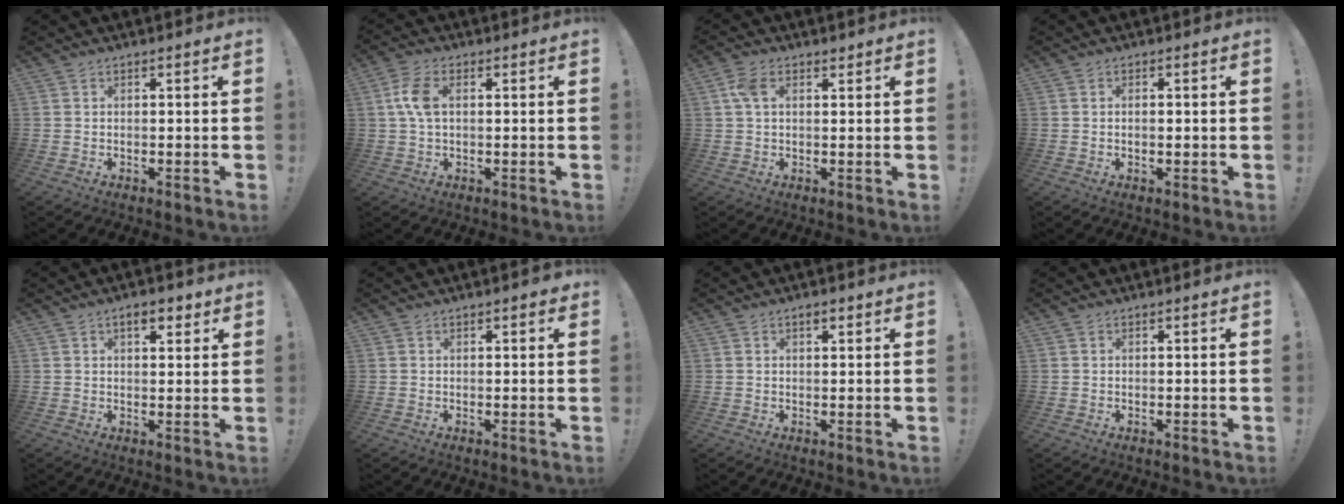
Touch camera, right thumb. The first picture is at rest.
{"total": 7.2, "force": [1.1, 4.2, 5.8], "torque": [-0.110, 0.003, 0.019]}
{"total": 4.4, "force": [1.7, 2.6, 3.1], "torque": [-0.058, 0.004, 0.033]}
{"total": 0.8, "force": [-0.2, 0.2, 0.8], "torque": [-0.011, 0.000, -0.004]}
{"total": 4.9, "force": [2.8, 2.1, 3.5], "torque": [-0.040, -0.008, 0.042]}
{"total": 1.0, "force": [0.4, 0.6, 0.7], "torque": [-0.005, 0.000, 0.004]}
{"total": 1.8, "force": [1.1, 0.8, 1.1], "torque": [-0.015, 0.000, 0.017]}
{"total": 0.0}